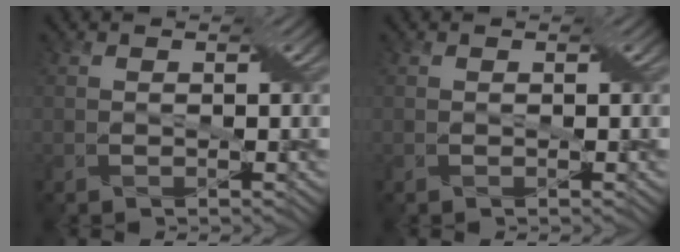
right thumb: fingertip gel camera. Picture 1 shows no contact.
{"total": 0.0}